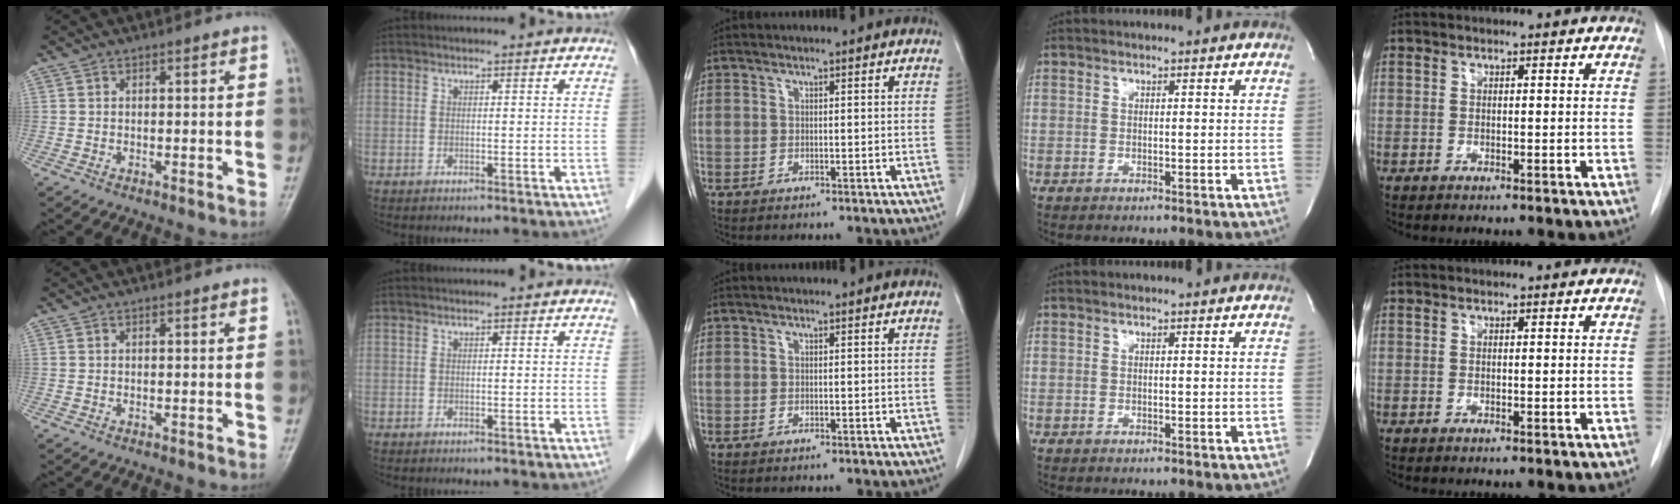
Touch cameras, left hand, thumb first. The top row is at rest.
{}